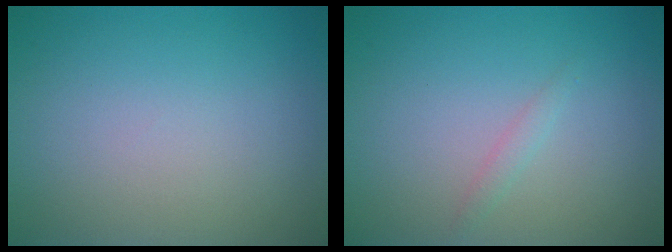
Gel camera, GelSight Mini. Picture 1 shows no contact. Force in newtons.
{"total": 0.8, "press": 0.8, "slide": 0.0}